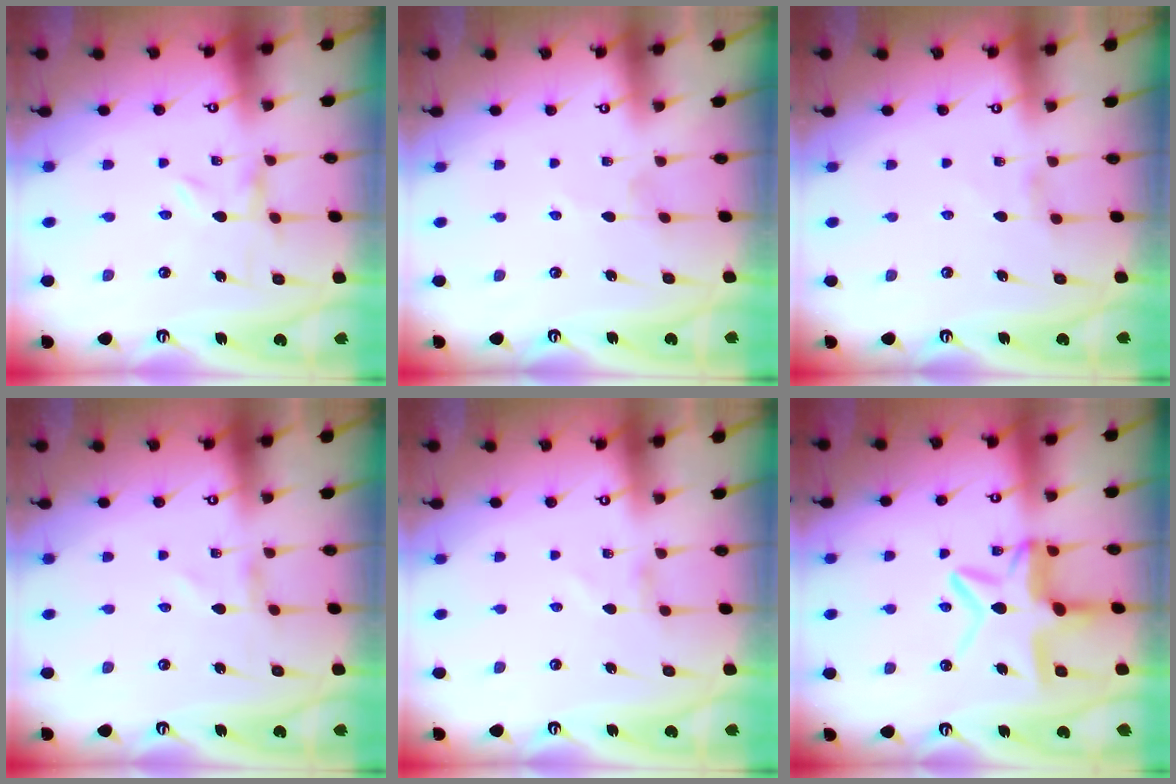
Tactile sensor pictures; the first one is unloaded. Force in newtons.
{"total": 0.7, "press": 0.6, "slide": 0.2}
{"total": 0.7, "press": 0.6, "slide": 0.3}
{"total": 0.7, "press": 0.6, "slide": 0.1}
{"total": 0.6, "press": 0.6, "slide": 0.2}
{"total": 11.8, "press": 11.7, "slide": 1.1}